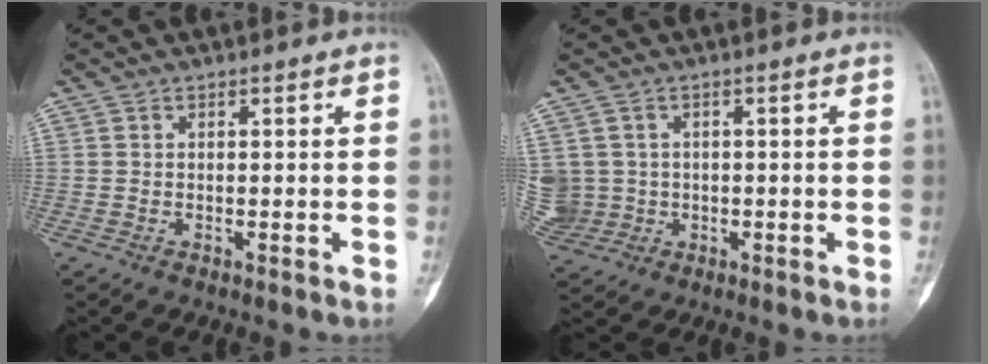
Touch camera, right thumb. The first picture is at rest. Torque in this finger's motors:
{"motor_torque": [0.31, 1.58, 1.04, 0.23, 0.26]}